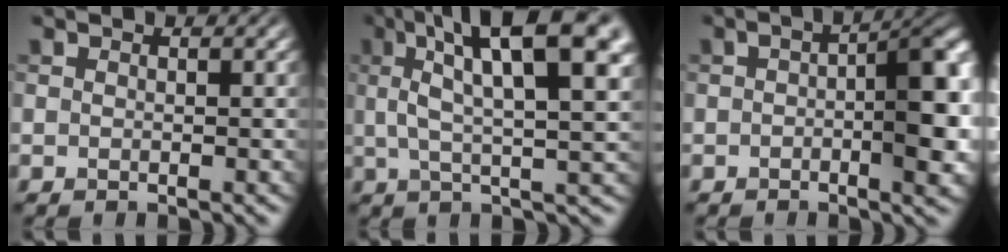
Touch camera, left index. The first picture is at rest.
{"total": 12.2, "force": [4.9, 3.6, 10.6], "torque": [-0.162, 0.015, 0.073]}
{"total": 7.2, "force": [-0.5, 2.4, 6.7], "torque": [-0.088, 0.003, -0.012]}